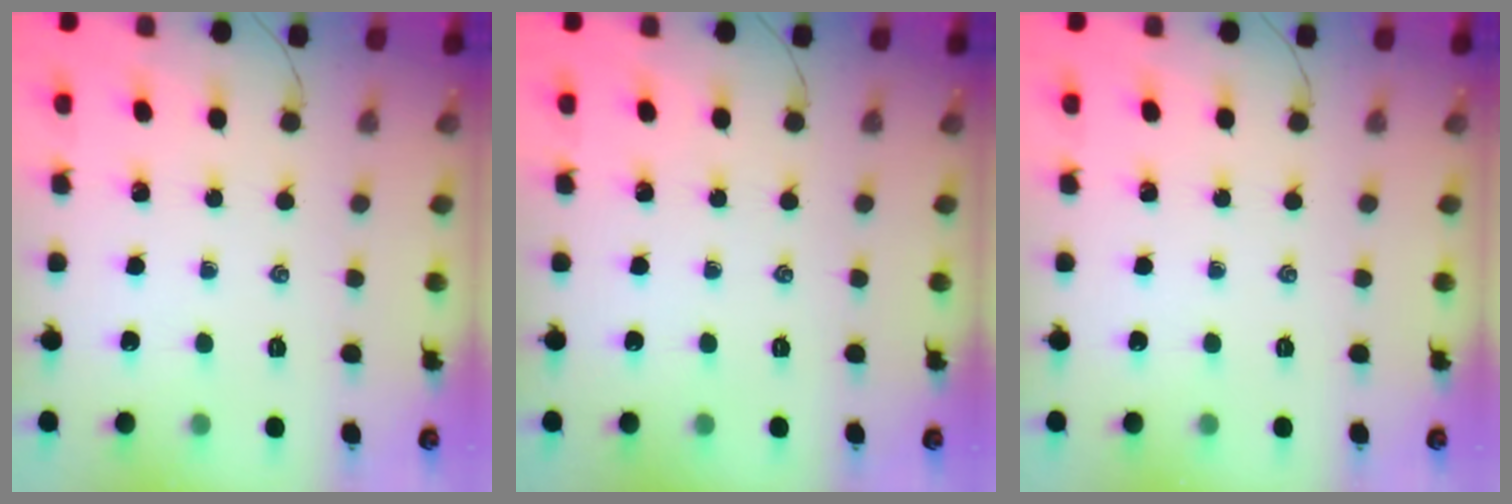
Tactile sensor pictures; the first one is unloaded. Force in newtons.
{"total": 0.0}
{"total": 0.0}